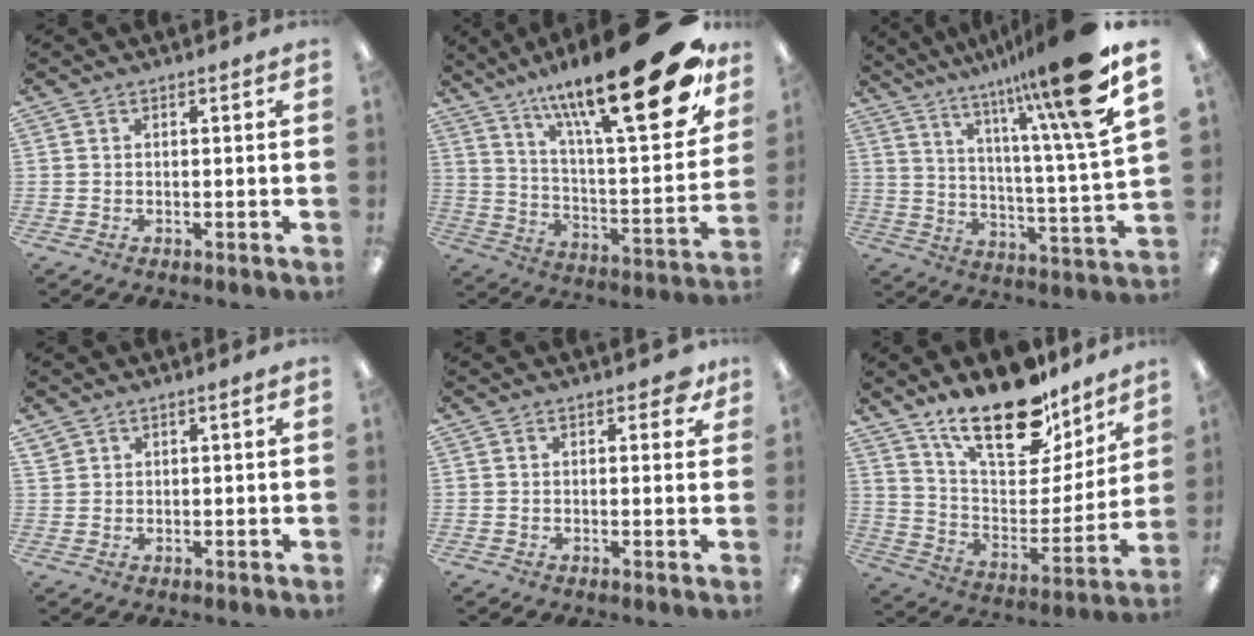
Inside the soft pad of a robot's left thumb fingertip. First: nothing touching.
{"total": 28.8, "force": [17.2, 7.4, 21.9], "torque": [-0.337, -0.108, 0.276]}
{"total": 19.3, "force": [13.2, 1.4, 14.0], "torque": [-0.231, -0.079, 0.199]}
{"total": 1.9, "force": [1.5, 0.8, 0.8], "torque": [-0.017, 0.000, 0.028]}
{"total": 3.7, "force": [2.0, 1.8, 2.5], "torque": [-0.030, -0.002, 0.031]}
{"total": 23.4, "force": [17.1, 9.9, 12.6], "torque": [-0.194, -0.114, 0.299]}